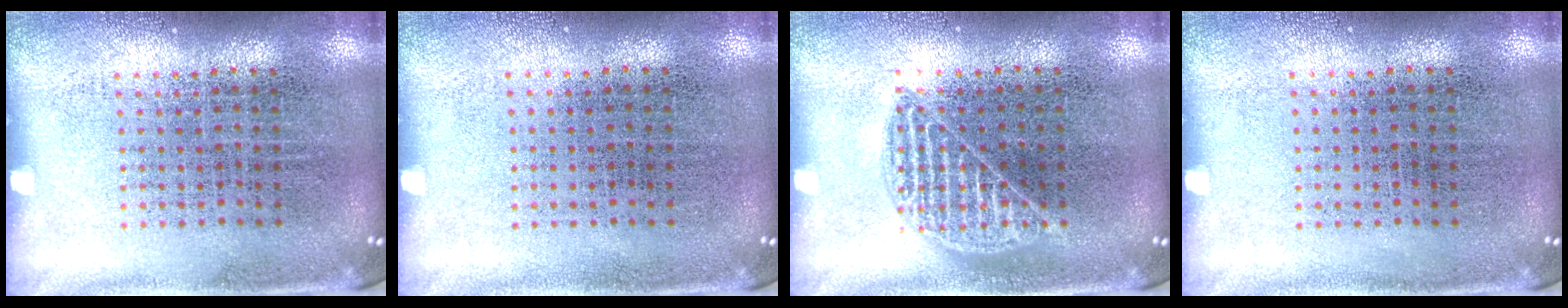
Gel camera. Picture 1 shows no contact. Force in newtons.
{"total": 0.0}
{"total": 1.7, "press": 1.7, "slide": 0.1}
{"total": 0.0}